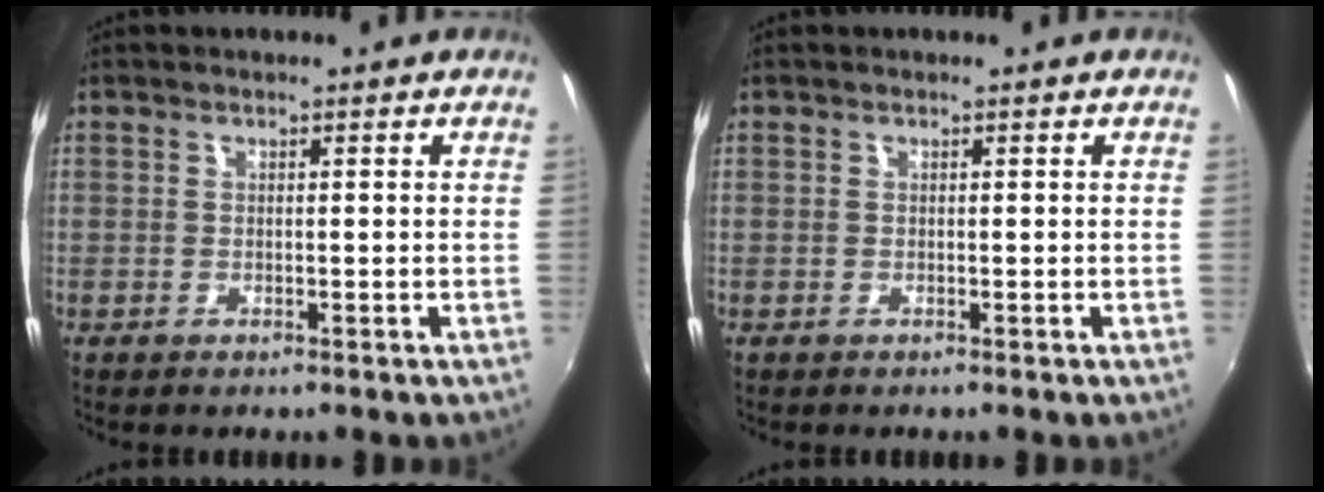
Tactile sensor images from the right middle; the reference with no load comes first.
{"total": 0.0}